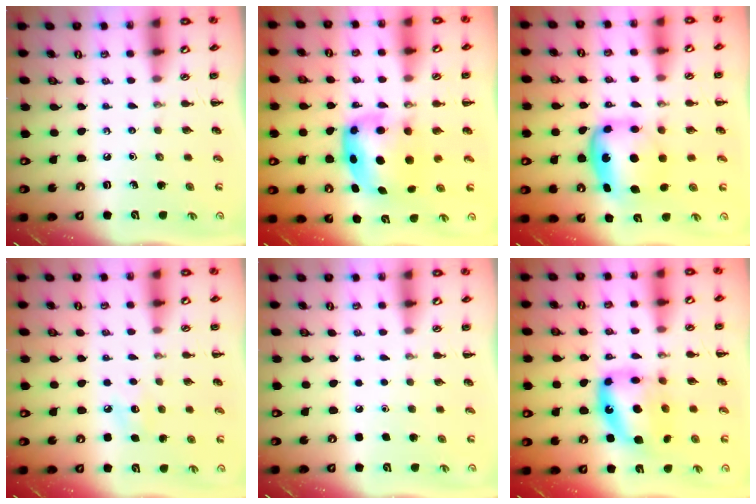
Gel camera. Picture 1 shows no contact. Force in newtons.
{"total": 6.1, "press": 5.9, "slide": 1.2}
{"total": 6.9, "press": 6.8, "slide": 1.4}
{"total": 6.9, "press": 6.7, "slide": 1.7}
{"total": 1.7, "press": 1.7, "slide": 0.1}
{"total": 12.5, "press": 12.0, "slide": 3.5}